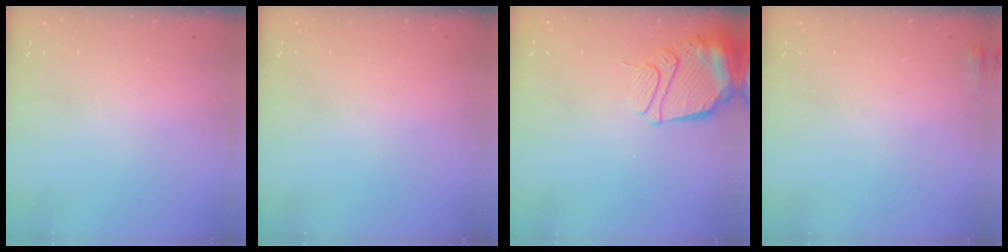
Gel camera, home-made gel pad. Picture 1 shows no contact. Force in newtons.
{"total": 1.0, "press": 0.0, "slide": 1.0}
{"total": 13.3, "press": 13.2, "slide": 1.4}
{"total": 3.2, "press": 2.9, "slide": 1.3}